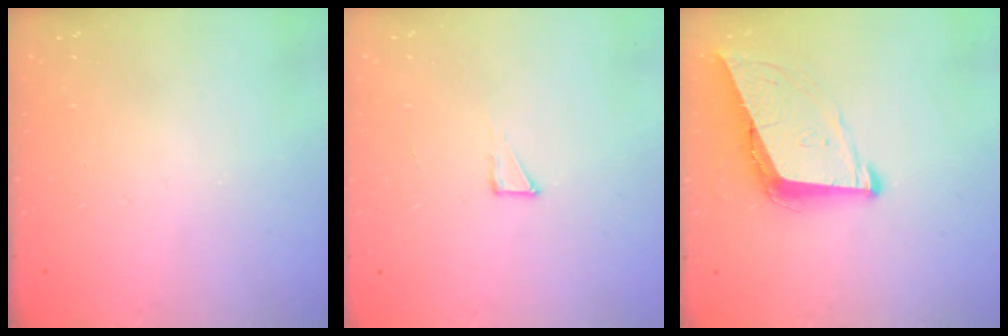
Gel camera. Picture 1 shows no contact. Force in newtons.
{"total": 3.7, "press": 3.7, "slide": 0.4}
{"total": 9.3, "press": 9.0, "slide": 2.3}